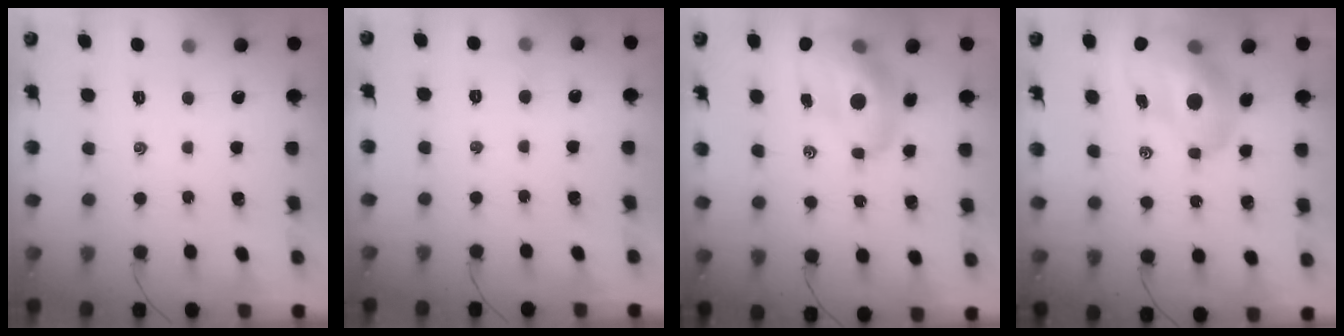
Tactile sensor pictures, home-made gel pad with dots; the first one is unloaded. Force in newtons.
{"total": 2.7, "press": 2.5, "slide": 0.9}
{"total": 13.1, "press": 12.6, "slide": 3.7}
{"total": 16.4, "press": 15.7, "slide": 4.8}